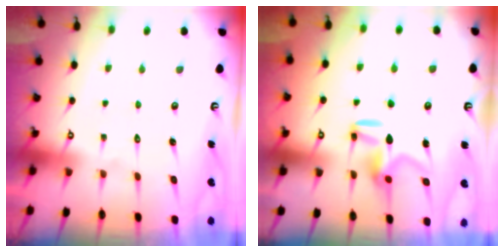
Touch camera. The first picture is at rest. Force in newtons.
{"total": 9.6, "press": 9.6, "slide": 0.7}